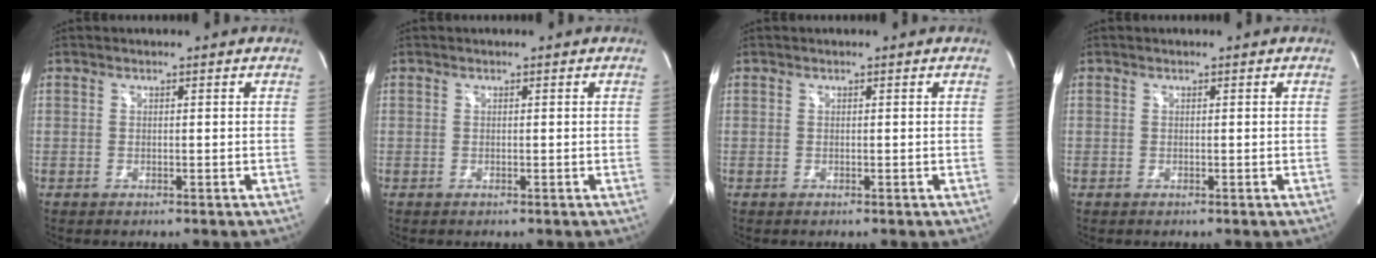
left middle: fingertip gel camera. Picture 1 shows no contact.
{"total": 0.0}
{"total": 0.0}
{"total": 0.0}